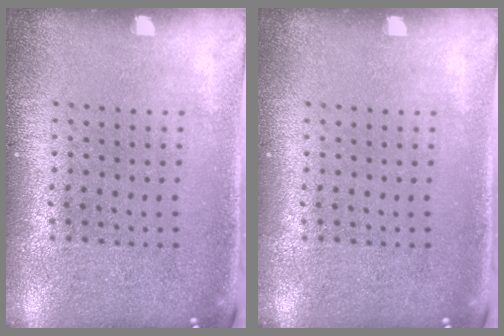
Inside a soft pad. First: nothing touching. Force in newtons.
{"total": 0.0}